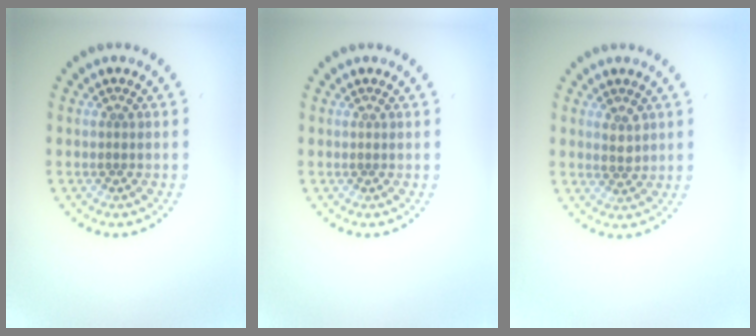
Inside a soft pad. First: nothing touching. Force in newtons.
{"total": 0.0}
{"total": 1.5, "press": 1.4, "slide": 0.4}